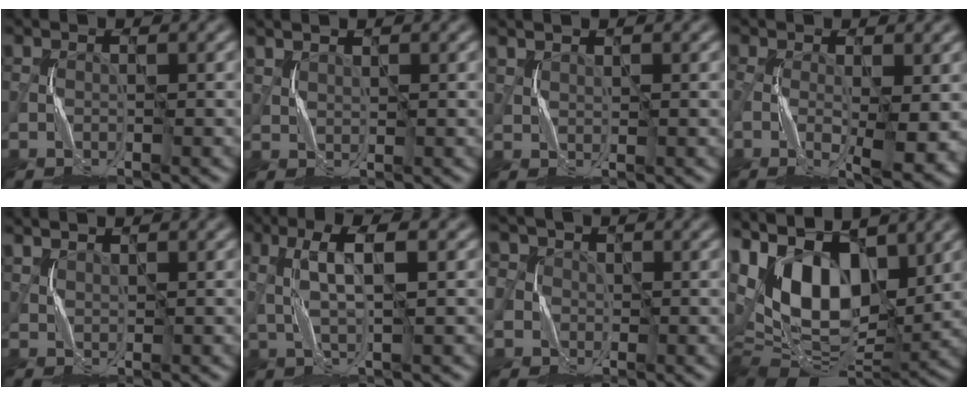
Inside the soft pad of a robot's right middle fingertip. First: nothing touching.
{"total": 1.2, "force": [1.2, 0.1, -0.2], "torque": [-0.001, -0.005, 0.028]}
{"total": 1.0, "force": [0.9, 0.0, -0.3], "torque": [0.002, -0.002, 0.022]}
{"total": 7.1, "force": [-0.5, 2.7, 6.5], "torque": [-0.129, -0.015, 0.004]}
{"total": 1.5, "force": [1.5, 0.2, 0.0], "torque": [-0.004, -0.001, 0.029]}
{"total": 3.9, "force": [1.3, 0.8, 3.6], "torque": [-0.077, 0.007, 0.027]}
{"total": 7.9, "force": [-0.5, 7.5, 2.3], "torque": [-0.060, 0.004, -0.059]}
{"total": 15.2, "force": [4.6, 9.3, 11.1], "torque": [-0.185, 0.011, 0.084]}